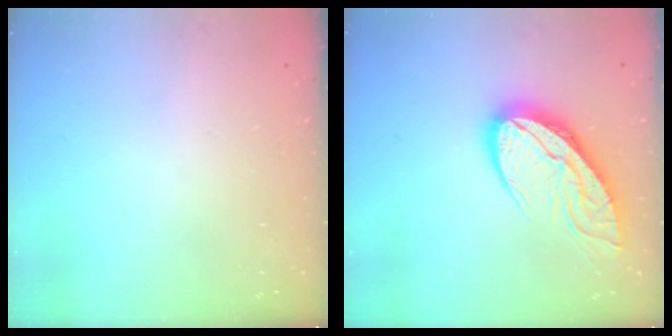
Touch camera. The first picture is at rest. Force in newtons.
{"total": 13.1, "press": 13.0, "slide": 1.5}